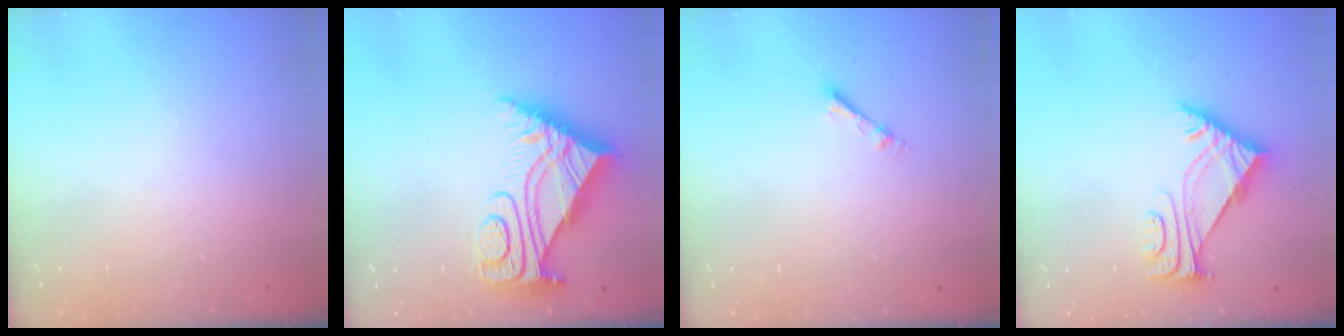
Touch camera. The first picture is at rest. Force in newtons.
{"total": 8.9, "press": 8.8, "slide": 0.9}
{"total": 3.3, "press": 3.2, "slide": 0.4}
{"total": 6.3, "press": 6.3, "slide": 0.9}